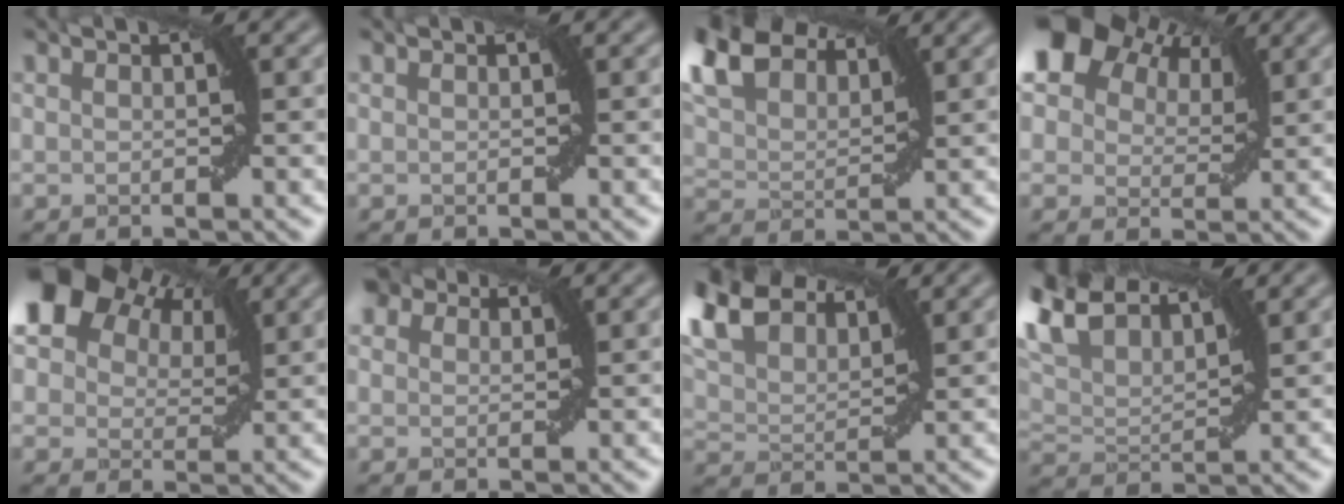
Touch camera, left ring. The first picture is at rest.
{"total": 0.0}
{"total": 10.2, "force": [5.1, 6.5, 5.9], "torque": [-0.137, 0.052, 0.079]}
{"total": 3.9, "force": [2.9, 2.6, 0.8], "torque": [-0.031, 0.005, 0.061]}
{"total": 4.7, "force": [3.2, 3.0, 1.6], "torque": [-0.047, 0.005, 0.066]}
{"total": 1.4, "force": [0.9, 0.5, -0.9], "torque": [0.008, 0.001, 0.015]}
{"total": 8.5, "force": [4.3, 5.5, 4.9], "torque": [-0.114, 0.043, 0.076]}
{"total": 5.5, "force": [2.3, 3.5, 3.5], "torque": [-0.082, 0.013, 0.052]}